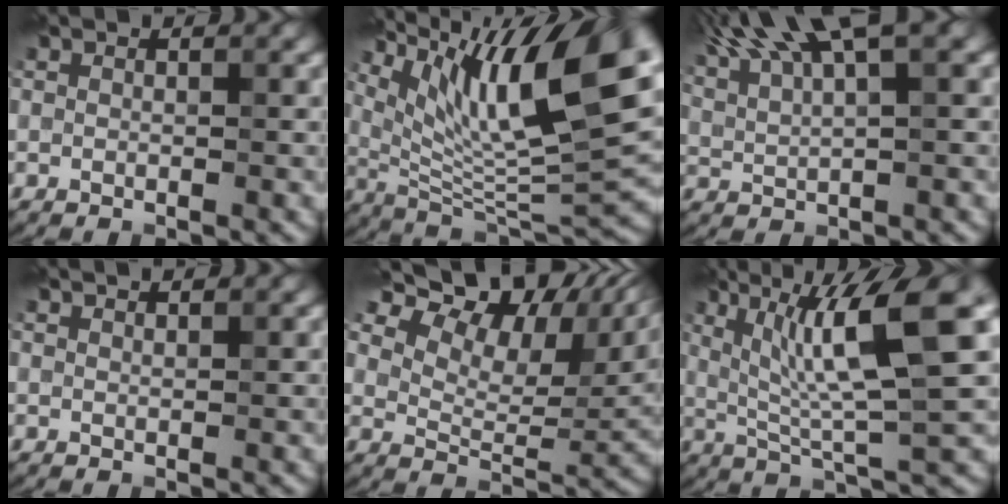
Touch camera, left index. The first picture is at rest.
{"total": 14.7, "force": [6.9, 4.5, 12.2], "torque": [-0.204, 0.012, 0.126]}
{"total": 9.9, "force": [6.1, 2.6, 7.3], "torque": [-0.131, 0.028, 0.104]}
{"total": 1.2, "force": [1.2, 0.1, 0.3], "torque": [-0.005, -0.003, 0.013]}
{"total": 14.2, "force": [8.8, 6.9, 8.8], "torque": [-0.137, 0.037, 0.123]}
{"total": 9.9, "force": [2.8, 1.9, 9.3], "torque": [-0.150, 0.002, 0.054]}